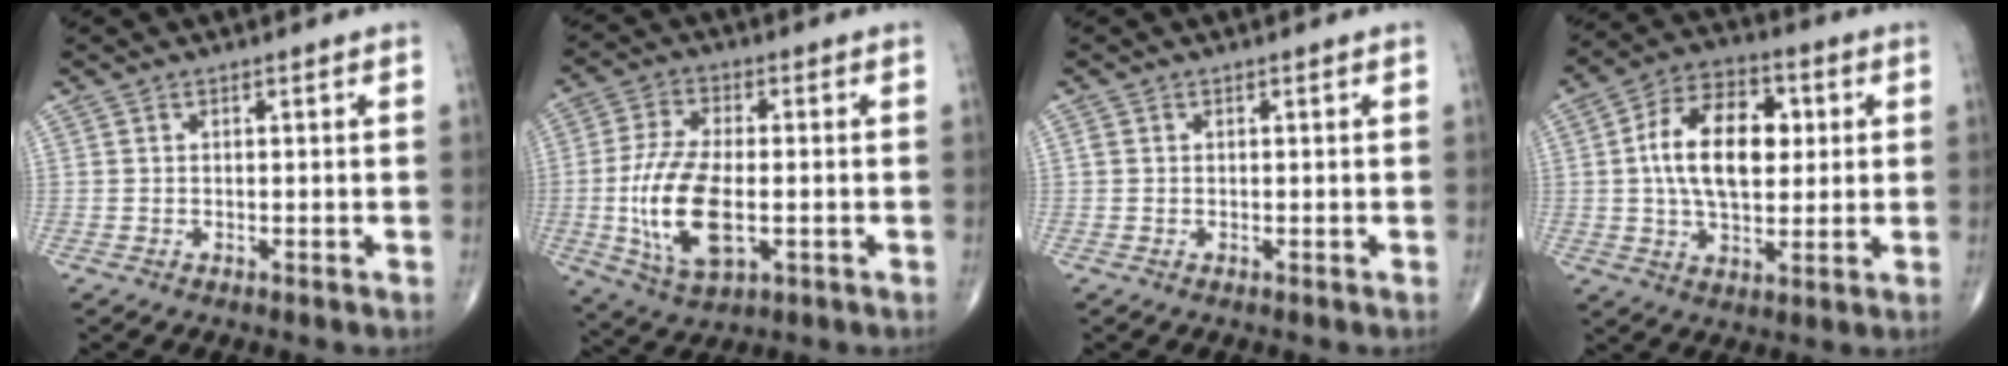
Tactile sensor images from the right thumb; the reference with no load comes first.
{"total": 14.3, "force": [-2.3, 6.8, 12.4], "torque": [-0.250, -0.002, -0.037]}
{"total": 0.5, "force": [0.1, 0.4, 0.3], "torque": [-0.004, 0.003, 0.000]}
{"total": 15.3, "force": [2.0, 9.0, 12.2], "torque": [-0.186, 0.011, 0.027]}